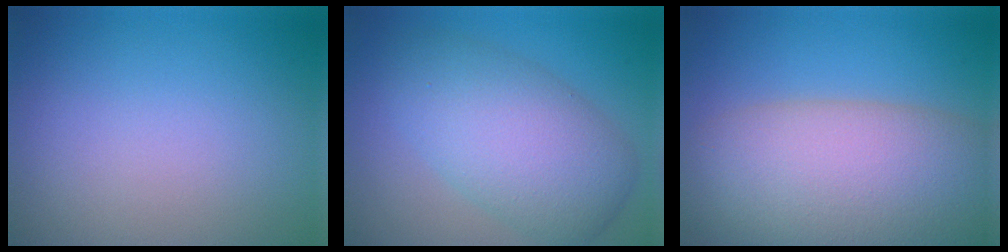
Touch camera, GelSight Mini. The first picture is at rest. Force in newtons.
{"total": 7.4, "press": 7.4, "slide": 0.2}
{"total": 12.3, "press": 12.2, "slide": 0.8}